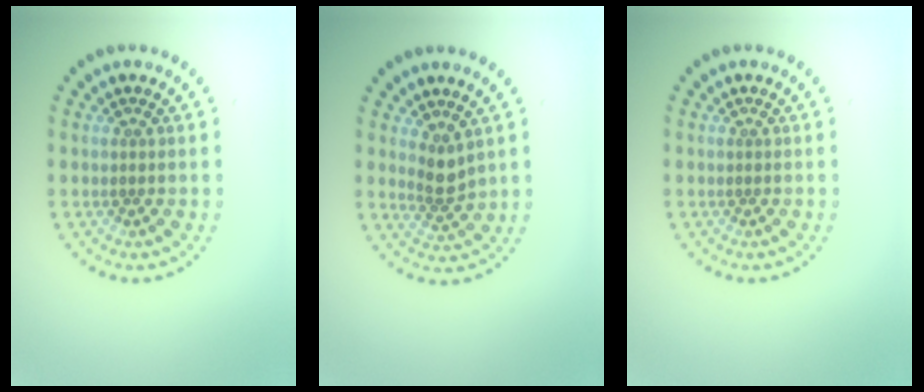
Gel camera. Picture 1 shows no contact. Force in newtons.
{"total": 2.1, "press": 1.5, "slide": 1.5}
{"total": 0.0}